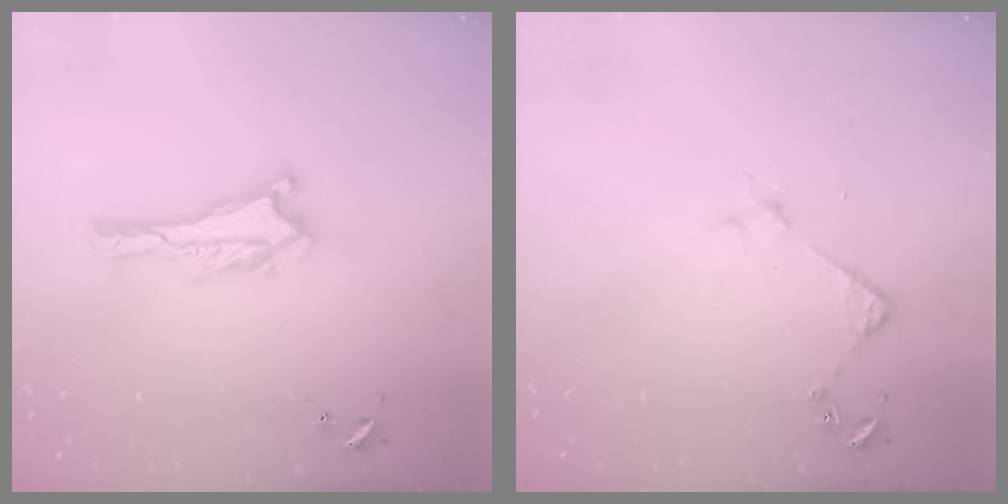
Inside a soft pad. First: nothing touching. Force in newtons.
{"total": 3.7, "press": 3.7, "slide": 0.2}